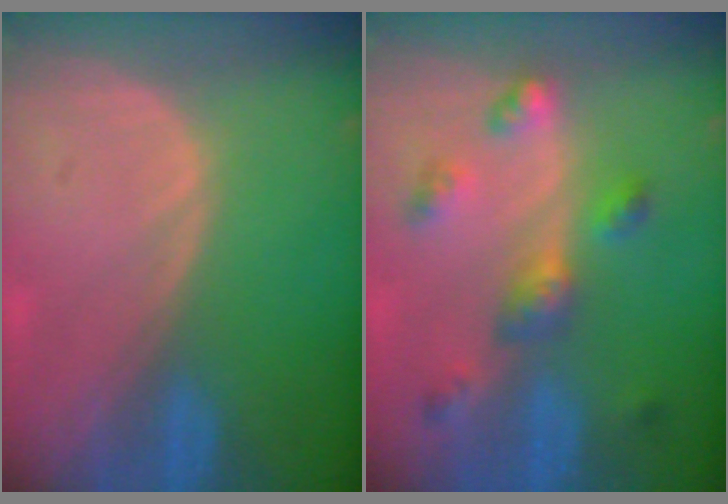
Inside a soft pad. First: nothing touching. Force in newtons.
{"total": 6.1, "press": 5.7, "slide": 2.2}